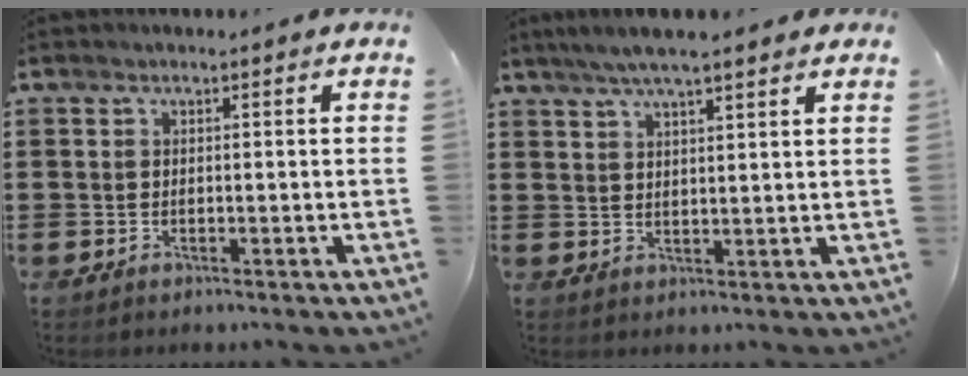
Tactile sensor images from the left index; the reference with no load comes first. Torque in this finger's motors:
{"motor_torque": [2.14, 0.00, 0.36, 0.11]}